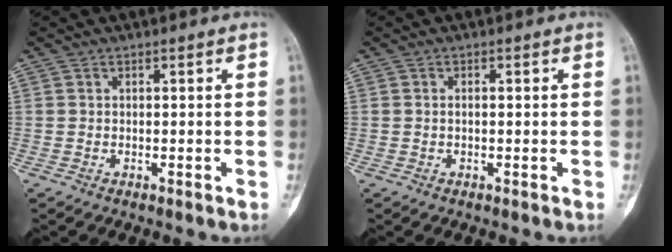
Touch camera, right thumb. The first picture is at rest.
{"total": 0.7, "force": [0.0, 0.3, 0.7], "torque": [-0.016, 0.008, 0.001]}